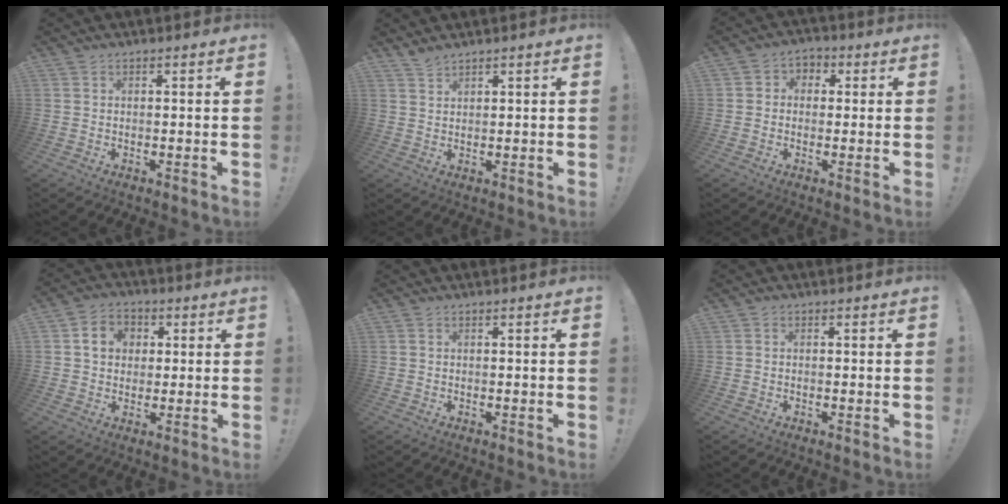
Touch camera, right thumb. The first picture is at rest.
{"total": 2.5, "force": [2.3, 0.5, 0.7], "torque": [-0.008, -0.015, 0.042]}
{"total": 4.2, "force": [-1.5, 3.7, 1.4], "torque": [-0.013, 0.017, -0.025]}
{"total": 8.2, "force": [1.8, 7.1, 3.6], "torque": [-0.058, 0.006, 0.040]}
{"total": 0.0}
{"total": 0.0}